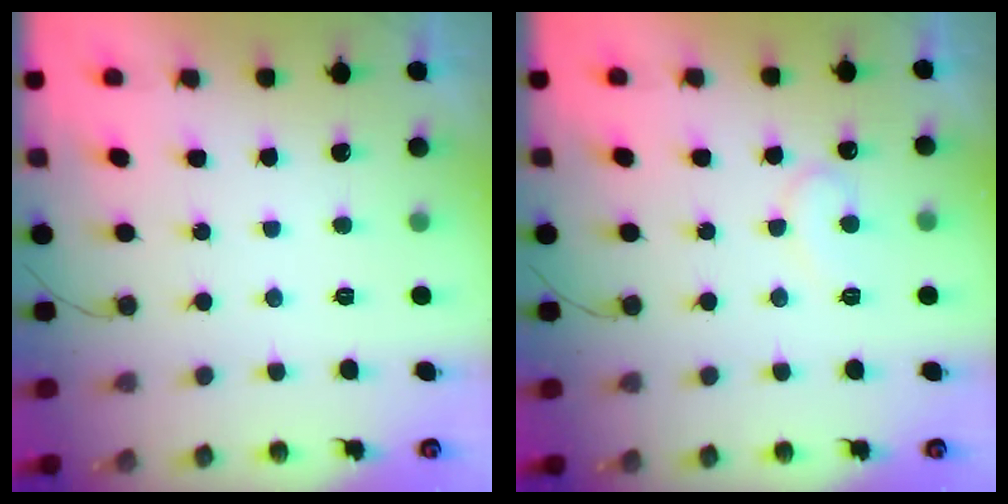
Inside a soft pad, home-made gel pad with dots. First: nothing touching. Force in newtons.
{"total": 7.5, "press": 7.5, "slide": 0.4}